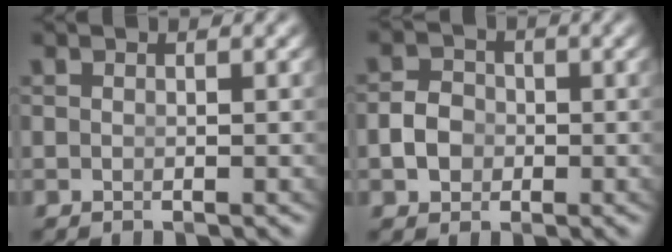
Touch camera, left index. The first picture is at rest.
{"total": 3.0, "force": [-0.9, 2.6, 1.2], "torque": [-0.022, -0.004, -0.017]}